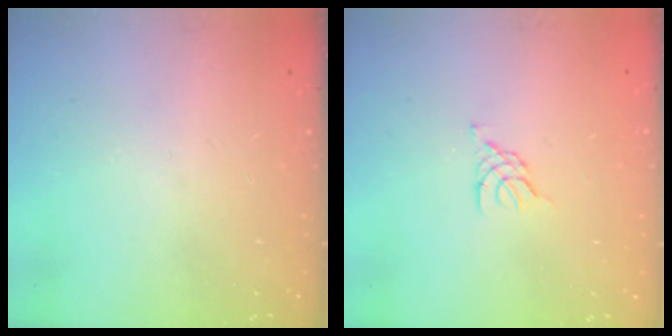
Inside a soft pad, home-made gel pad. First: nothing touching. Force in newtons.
{"total": 3.3, "press": 3.2, "slide": 0.7}